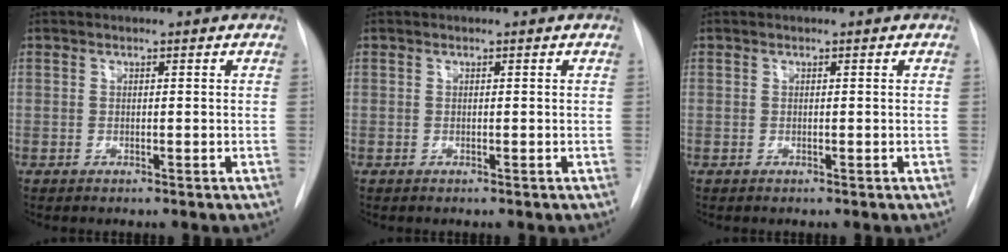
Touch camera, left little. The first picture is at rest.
{"total": 0.0}
{"total": 0.0}